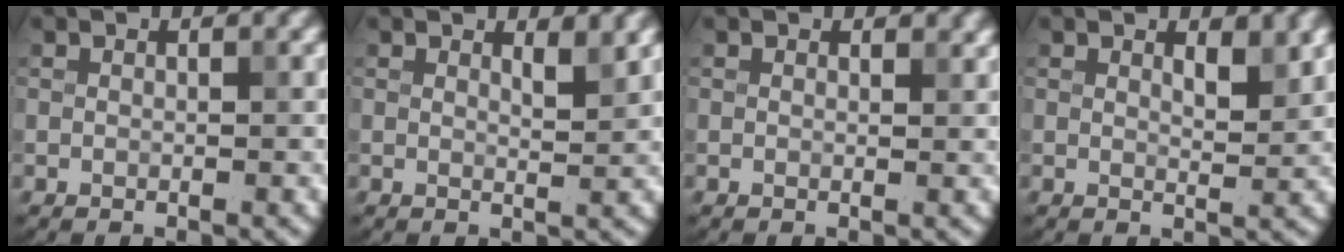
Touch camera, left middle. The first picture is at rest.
{"total": 1.5, "force": [1.1, 0.3, 0.9], "torque": [-0.012, -0.003, 0.018]}
{"total": 0.7, "force": [0.6, 0.3, 0.3], "torque": [-0.002, -0.002, 0.008]}
{"total": 1.7, "force": [1.2, 0.5, 1.2], "torque": [-0.016, -0.005, 0.021]}